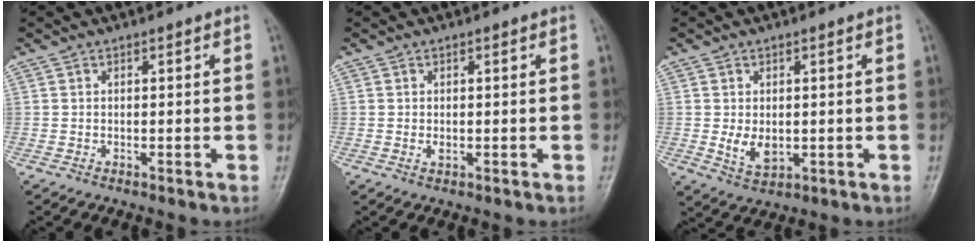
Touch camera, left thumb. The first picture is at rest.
{"total": 1.3, "force": [0.0, 0.8, 1.1], "torque": [-0.015, -0.002, 0.001]}
{"total": 4.8, "force": [-0.2, 3.2, 3.6], "torque": [-0.055, -0.011, 0.007]}